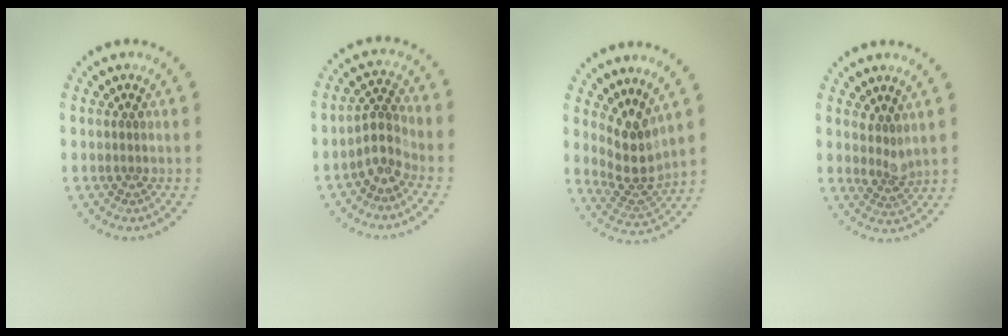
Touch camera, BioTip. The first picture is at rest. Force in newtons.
{"total": 2.8, "press": 2.0, "slide": 2.0}
{"total": 3.7, "press": 2.9, "slide": 2.3}
{"total": 2.0, "press": 1.6, "slide": 1.2}